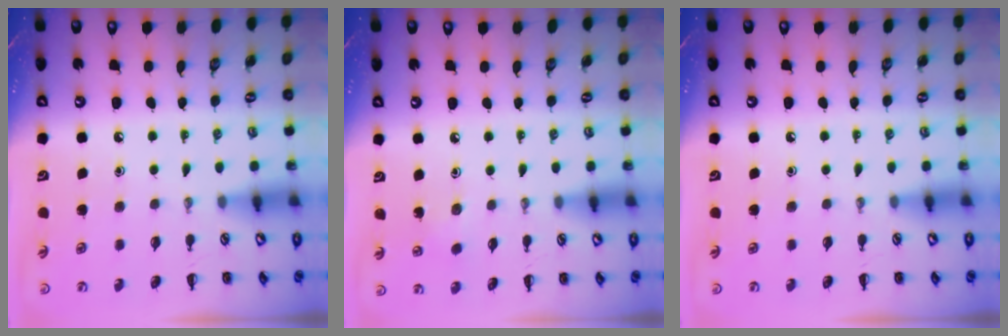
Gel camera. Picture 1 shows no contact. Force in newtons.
{"total": 1.9, "press": 1.8, "slide": 0.6}
{"total": 0.0}